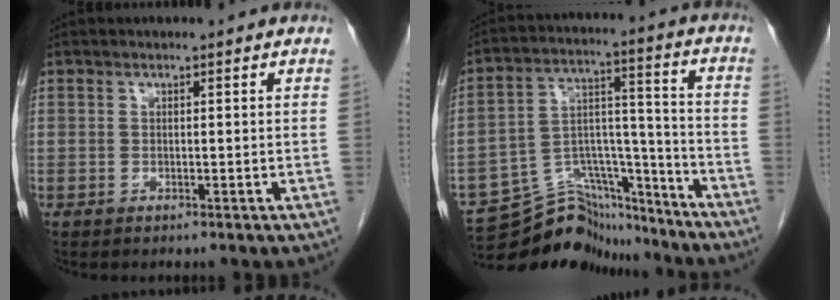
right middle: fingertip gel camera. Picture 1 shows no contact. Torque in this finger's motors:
{"motor_torque": [0.38, -0.51, -0.01, -0.03]}